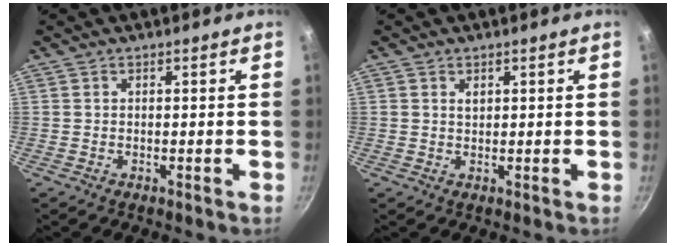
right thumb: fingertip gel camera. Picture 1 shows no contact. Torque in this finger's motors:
{"motor_torque": [-0.16, -0.04, 0.41, 0.09, 0.02]}